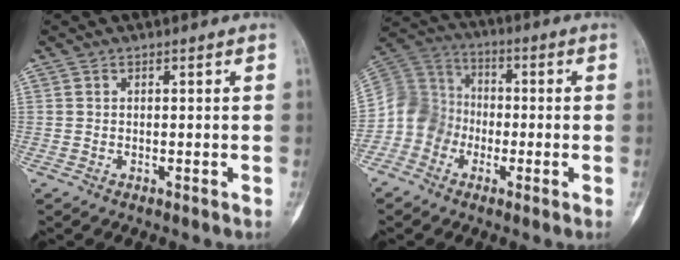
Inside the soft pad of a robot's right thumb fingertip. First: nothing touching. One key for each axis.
{"total": 10.6, "fx": -4.1, "fy": 9.4, "fz": 2.6, "tx": -0.023, "ty": 0.059, "tz": -0.085}